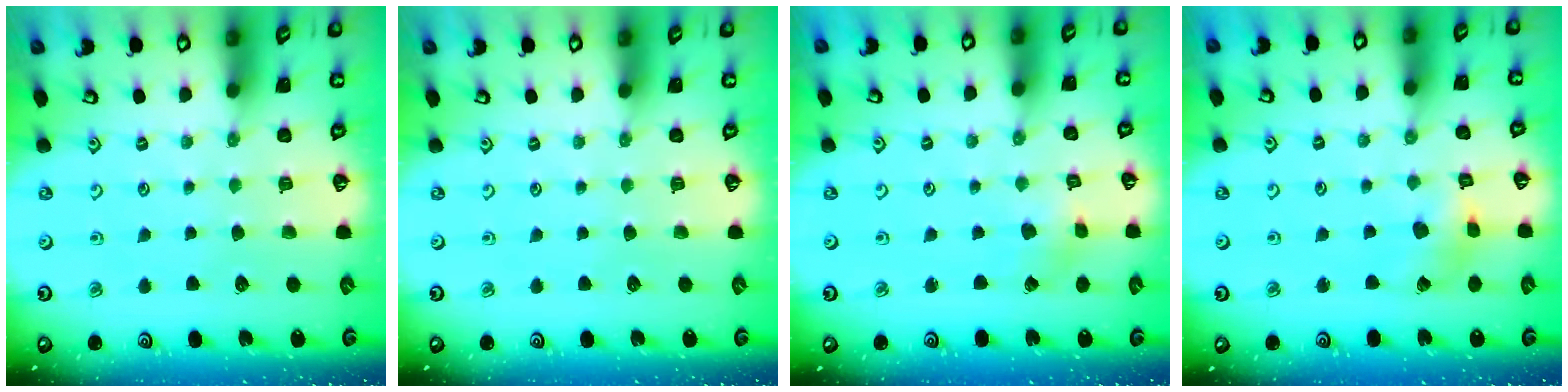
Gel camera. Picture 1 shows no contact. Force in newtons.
{"total": 0.0}
{"total": 1.5, "press": 1.5, "slide": 0.0}
{"total": 5.1, "press": 5.1, "slide": 0.4}